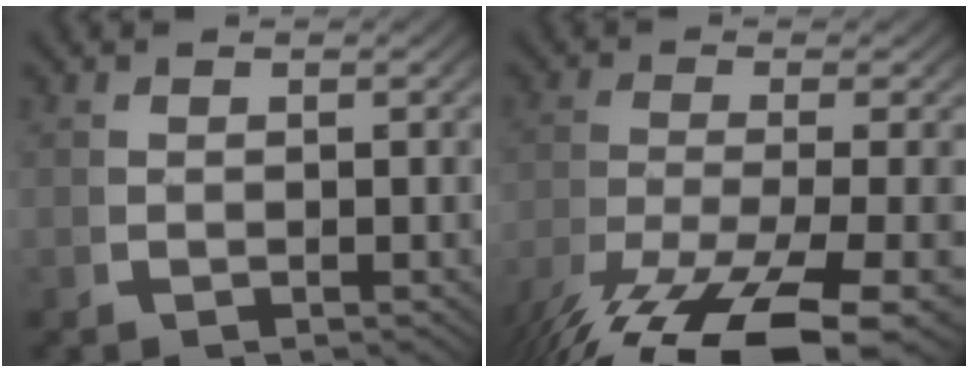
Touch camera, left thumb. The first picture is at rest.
{"total": 12.3, "force": [-7.1, 5.4, 8.4], "torque": [-0.169, -0.046, -0.075]}